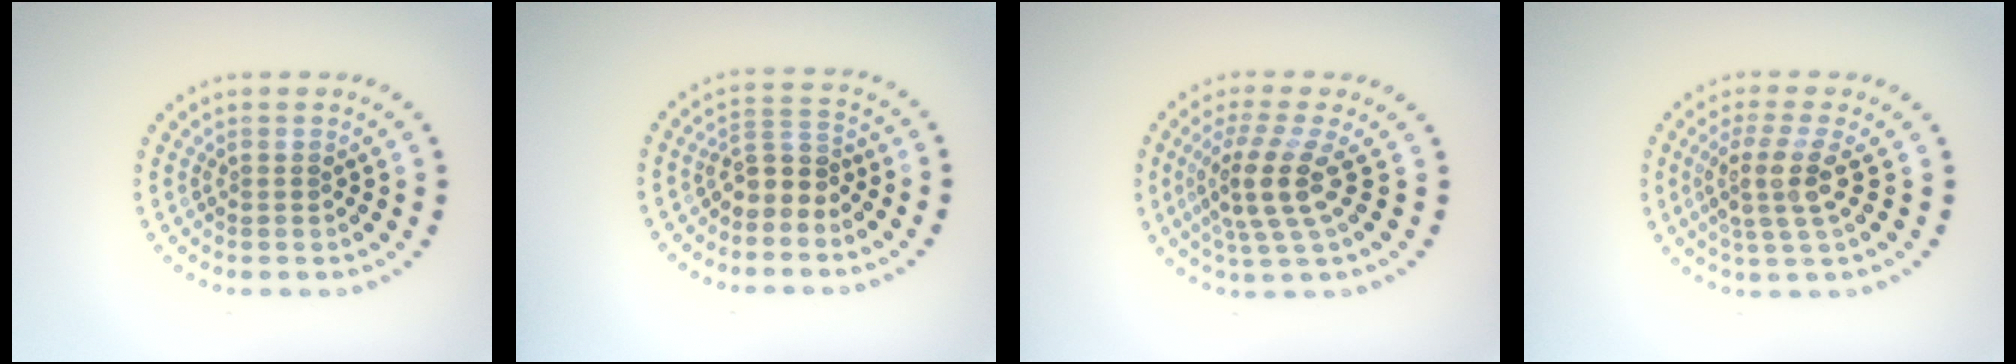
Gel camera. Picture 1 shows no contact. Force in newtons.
{"total": 2.4, "press": 2.0, "slide": 1.4}
{"total": 4.3, "press": 3.1, "slide": 2.9}
{"total": 3.7, "press": 2.8, "slide": 2.4}